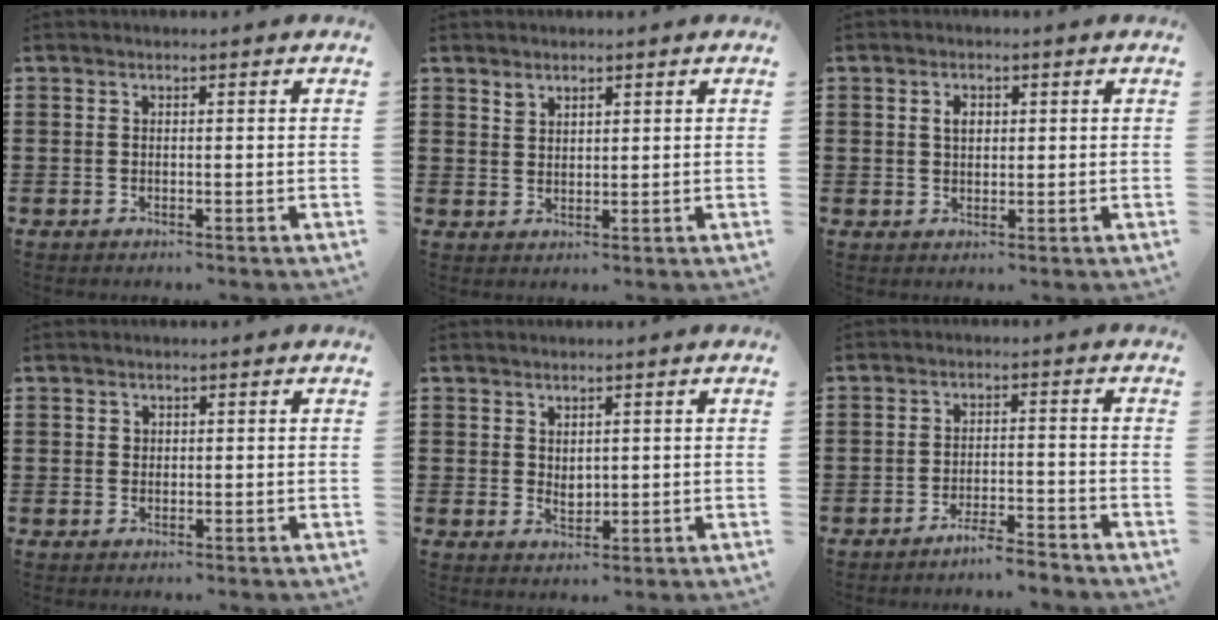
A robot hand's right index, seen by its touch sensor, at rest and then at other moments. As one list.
[{"total": 2.0, "force": [1.6, 1.0, 0.3], "torque": [-0.003, -0.002, 0.030]}, {"total": 2.1, "force": [0.5, 1.4, 1.4], "torque": [-0.032, 0.010, 0.008]}, {"total": 0.9, "force": [0.4, 0.8, 0.1], "torque": [-0.003, 0.003, 0.008]}, {"total": 1.8, "force": [1.0, 1.2, 0.9], "torque": [-0.020, 0.004, 0.020]}, {"total": 3.8, "force": [-3.6, 0.0, 1.2], "torque": [-0.020, 0.002, -0.071]}]